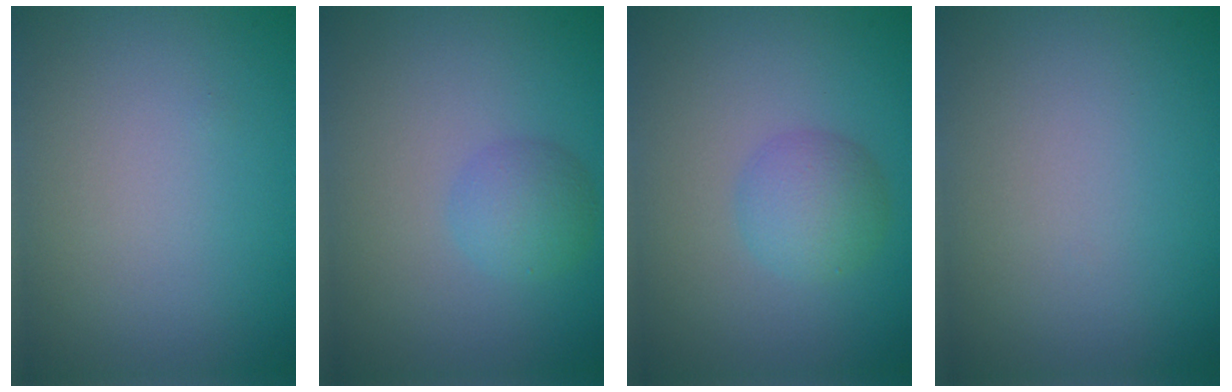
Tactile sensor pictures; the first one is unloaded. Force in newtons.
{"total": 2.3, "press": 2.3, "slide": 0.1}
{"total": 2.8, "press": 2.8, "slide": 0.1}
{"total": 0.0}